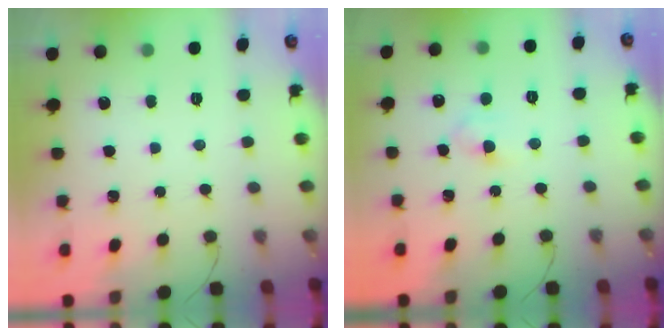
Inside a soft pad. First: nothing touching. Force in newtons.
{"total": 3.5, "press": 3.3, "slide": 1.1}